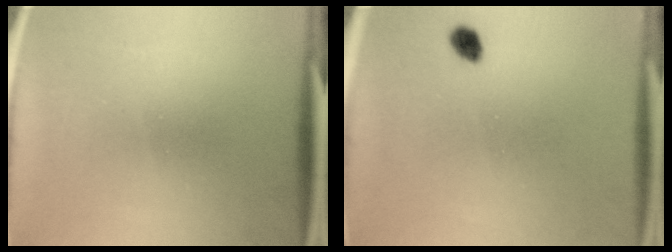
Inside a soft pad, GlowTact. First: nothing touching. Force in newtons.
{"total": 2.2}